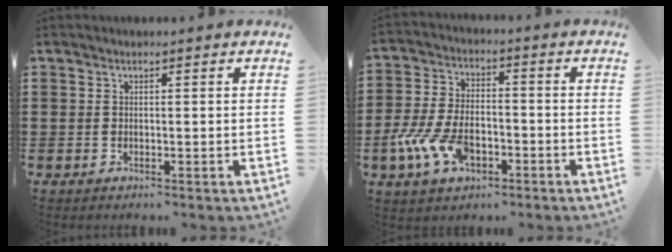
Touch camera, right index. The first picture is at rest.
{"total": 8.6, "force": [-3.5, 4.6, 6.3], "torque": [-0.153, -0.002, -0.067]}